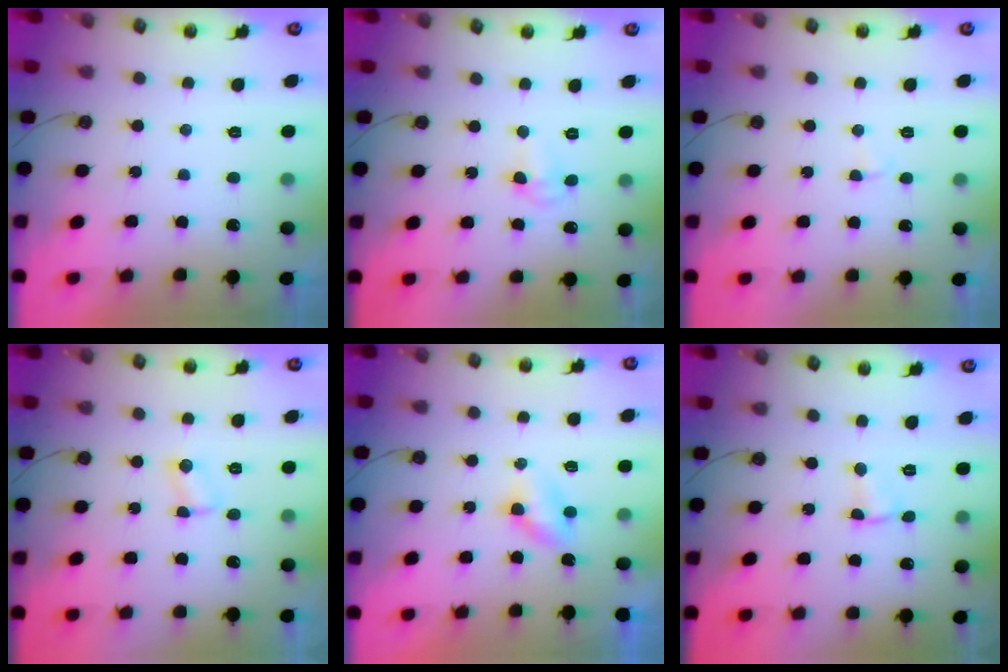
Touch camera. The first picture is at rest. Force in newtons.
{"total": 5.2, "press": 3.9, "slide": 3.4}
{"total": 2.6, "press": 2.6, "slide": 0.2}
{"total": 2.4, "press": 2.4, "slide": 0.4}
{"total": 3.3, "press": 3.2, "slide": 0.4}
{"total": 3.7, "press": 1.4, "slide": 3.4}